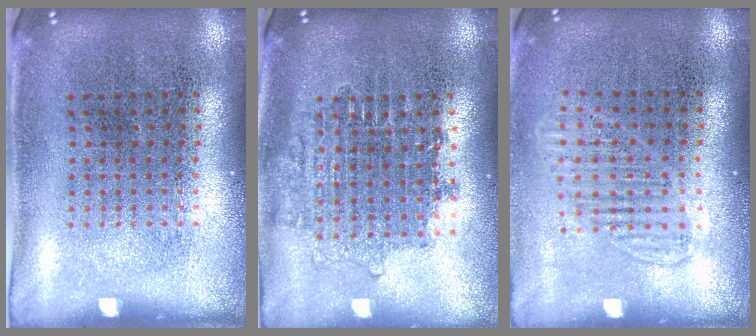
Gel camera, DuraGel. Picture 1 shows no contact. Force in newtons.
{"total": 1.6, "press": 1.3, "slide": 0.9}
{"total": 1.4, "press": 1.3, "slide": 0.6}